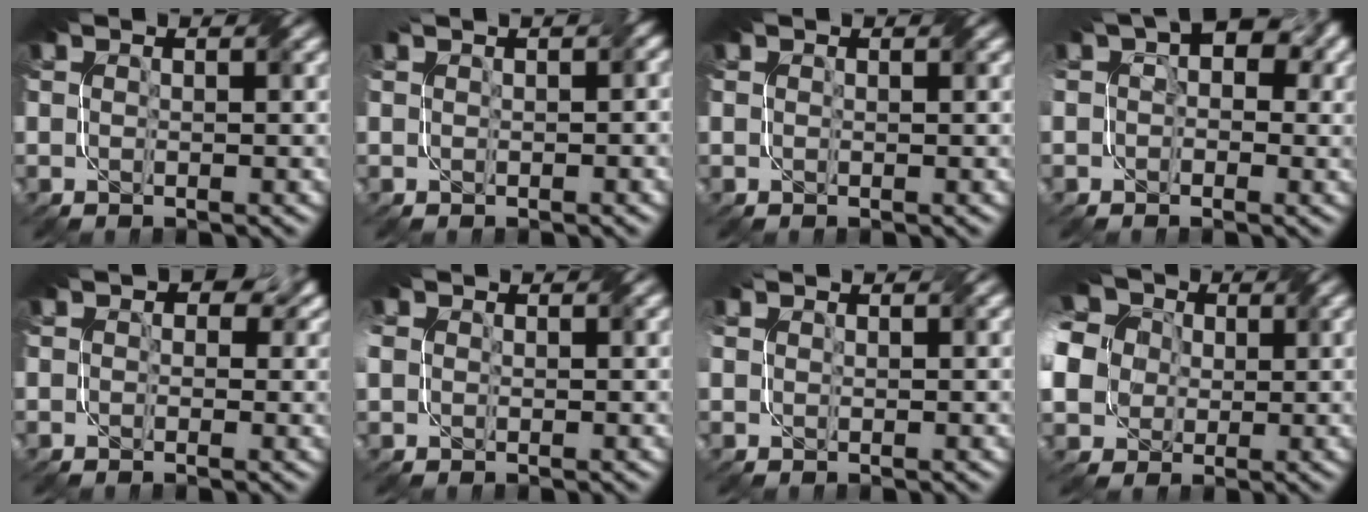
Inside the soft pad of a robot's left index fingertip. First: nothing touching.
{"total": 2.1, "force": [0.4, 0.9, 1.9], "torque": [-0.013, 0.004, 0.002]}
{"total": 0.0}
{"total": 4.9, "force": [1.1, 3.3, 3.4], "torque": [-0.021, 0.011, 0.005]}
{"total": 4.3, "force": [1.0, 3.3, 2.5], "torque": [0.003, 0.012, 0.000]}
{"total": 3.2, "force": [0.0, 2.7, 1.7], "torque": [-0.046, 0.003, 0.007]}
{"total": 1.5, "force": [0.3, 1.4, 0.6], "torque": [-0.001, -0.003, 0.003]}
{"total": 11.8, "force": [0.7, 10.0, 6.3], "torque": [-0.148, 0.002, -0.018]}